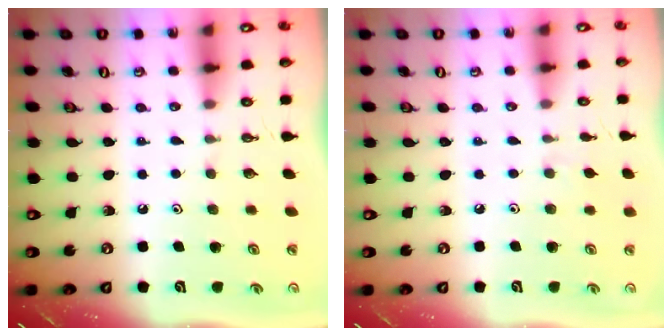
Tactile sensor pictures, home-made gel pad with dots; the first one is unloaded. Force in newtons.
{"total": 3.8, "press": 3.7, "slide": 0.7}